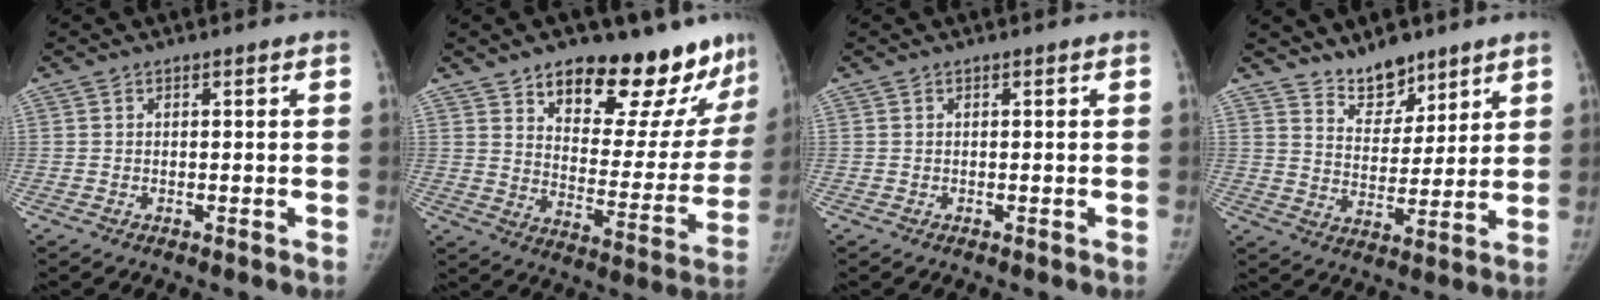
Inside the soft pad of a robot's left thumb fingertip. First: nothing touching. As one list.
[{"total": 23.0, "force": [16.5, 9.5, 12.9], "torque": [-0.123, -0.105, 0.234]}, {"total": 0.0}, {"total": 8.6, "force": [7.0, 4.1, 2.9], "torque": [-0.012, -0.055, 0.127]}]